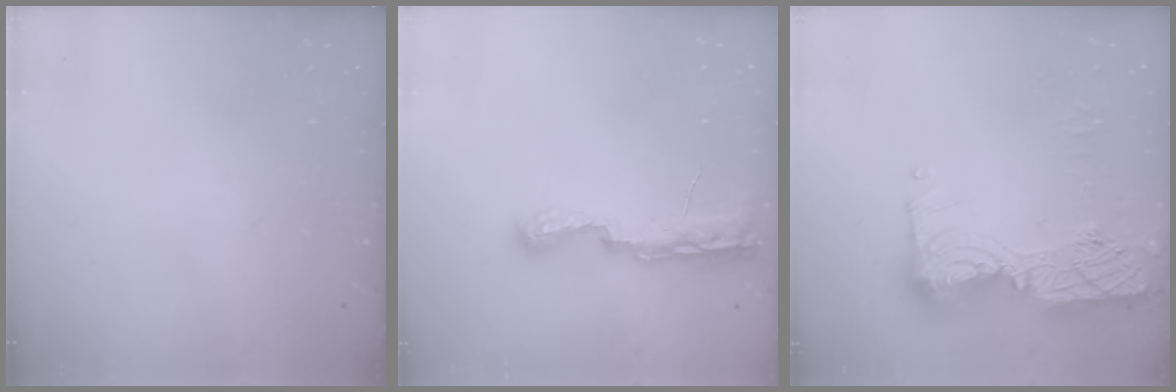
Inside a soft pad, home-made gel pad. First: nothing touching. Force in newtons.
{"total": 10.6, "press": 9.1, "slide": 5.5}
{"total": 16.5, "press": 16.4, "slide": 1.2}